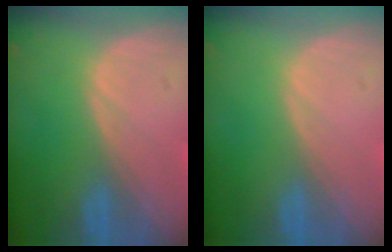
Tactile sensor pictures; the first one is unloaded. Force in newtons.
{"total": 0.0}